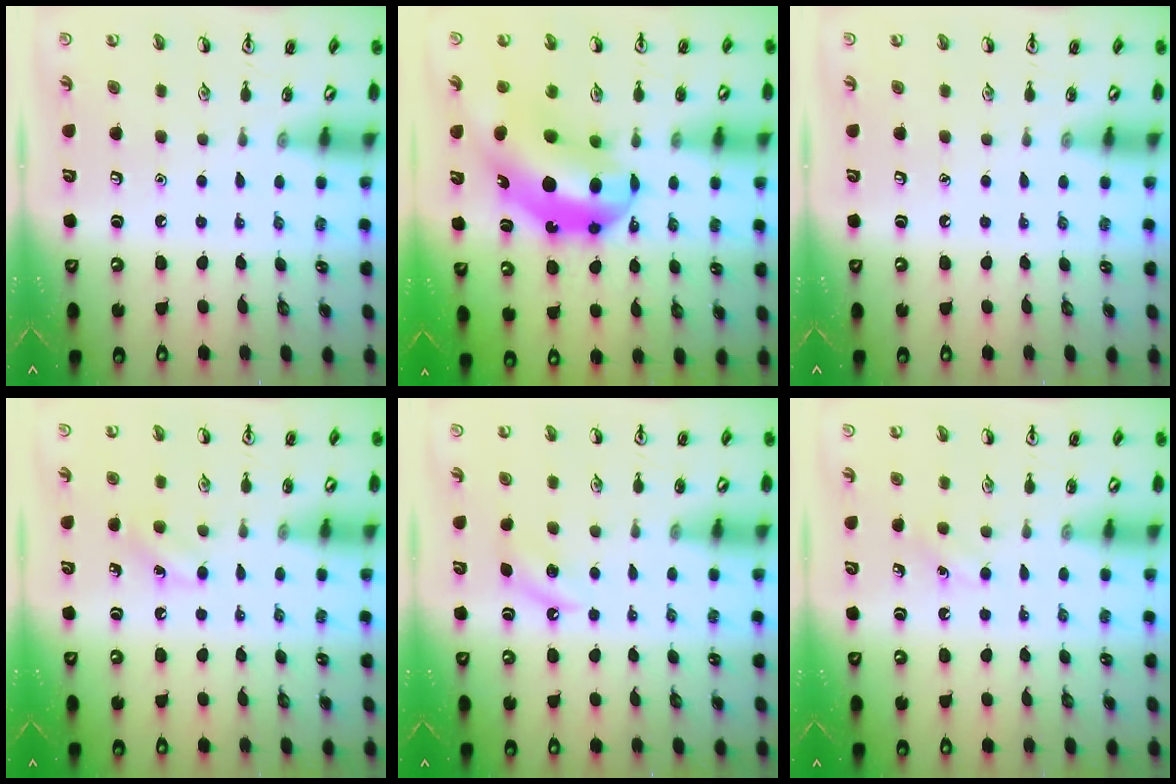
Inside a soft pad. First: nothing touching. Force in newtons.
{"total": 16.3, "press": 15.5, "slide": 5.1}
{"total": 0.0}
{"total": 5.8, "press": 5.5, "slide": 1.9}
{"total": 4.1, "press": 3.9, "slide": 1.4}
{"total": 3.2, "press": 2.9, "slide": 1.1}